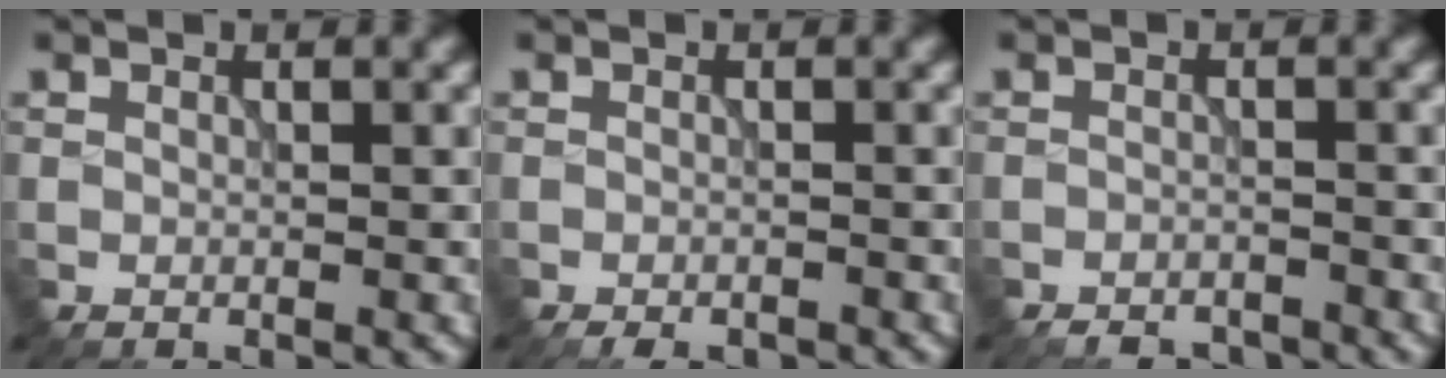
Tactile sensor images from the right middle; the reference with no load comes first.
{"total": 2.2, "force": [-2.0, 0.7, 0.8], "torque": [-0.014, -0.006, -0.031]}
{"total": 3.0, "force": [-2.8, 0.9, 0.7], "torque": [-0.009, -0.003, -0.047]}